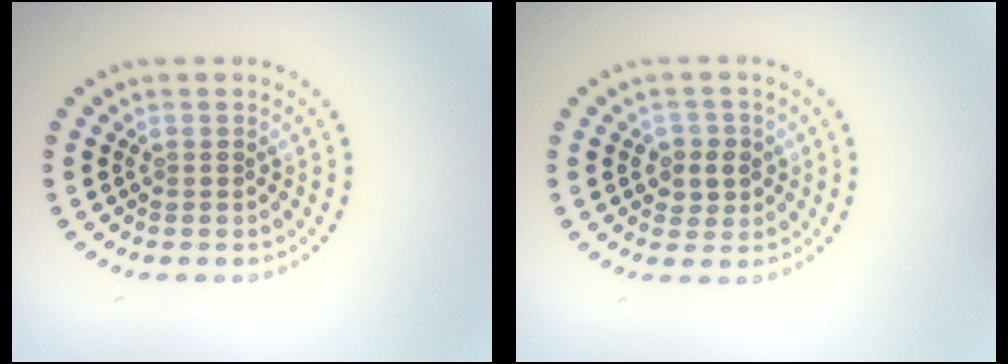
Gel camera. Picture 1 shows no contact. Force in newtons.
{"total": 2.3, "press": 2.2, "slide": 0.7}